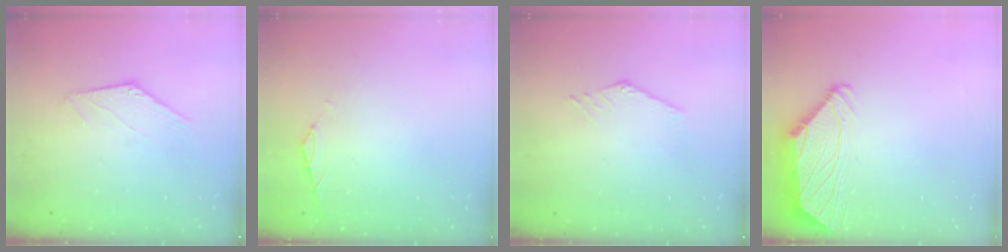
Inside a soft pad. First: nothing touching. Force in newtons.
{"total": 0.7, "press": 0.6, "slide": 0.4}
{"total": 1.9, "press": 1.9, "slide": 0.1}
{"total": 2.0, "press": 2.0, "slide": 0.6}